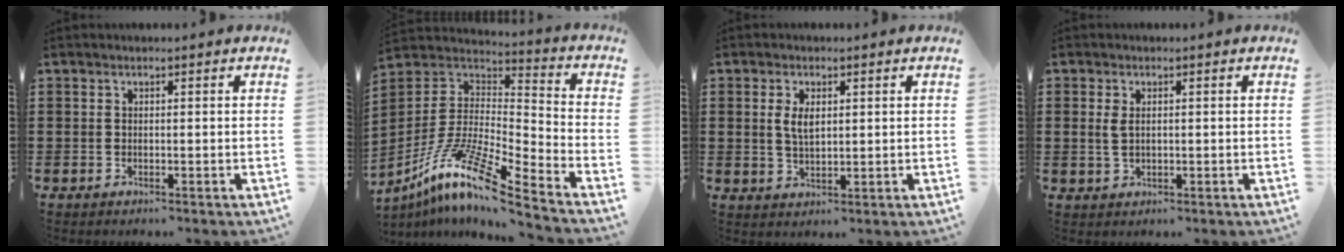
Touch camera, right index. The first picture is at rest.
{"total": 12.3, "force": [-8.9, 1.0, 8.4], "torque": [-0.177, -0.002, -0.178]}
{"total": 3.7, "force": [0.8, 1.8, 3.1], "torque": [-0.058, 0.003, 0.012]}
{"total": 2.4, "force": [0.5, 1.3, 1.9], "torque": [-0.049, 0.003, 0.006]}